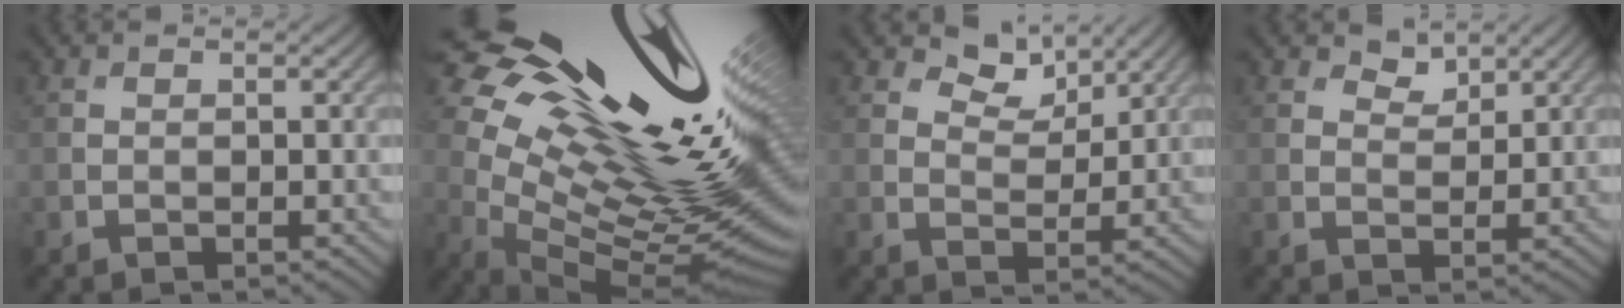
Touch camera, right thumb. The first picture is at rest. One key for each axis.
{"total": 21.1, "fx": 7.8, "fy": 9.1, "fz": 17.3, "tx": -0.263, "ty": 0.026, "tz": 0.146}
{"total": 4.6, "fx": 3.4, "fy": 2.3, "fz": 2.2, "tx": -0.043, "ty": -0.007, "tz": 0.058}
{"total": 2.3, "fx": 1.8, "fy": 1.1, "fz": 0.9, "tx": -0.015, "ty": -0.004, "tz": 0.032}